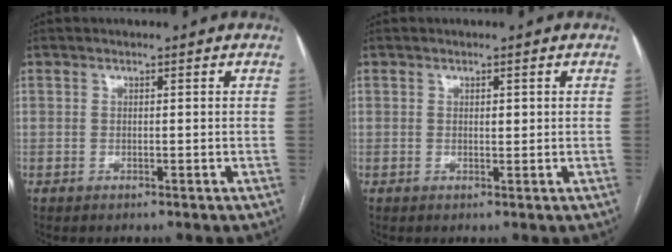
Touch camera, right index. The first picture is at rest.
{"total": 0.9, "force": [0.2, 0.4, 0.8], "torque": [-0.010, 0.000, 0.004]}